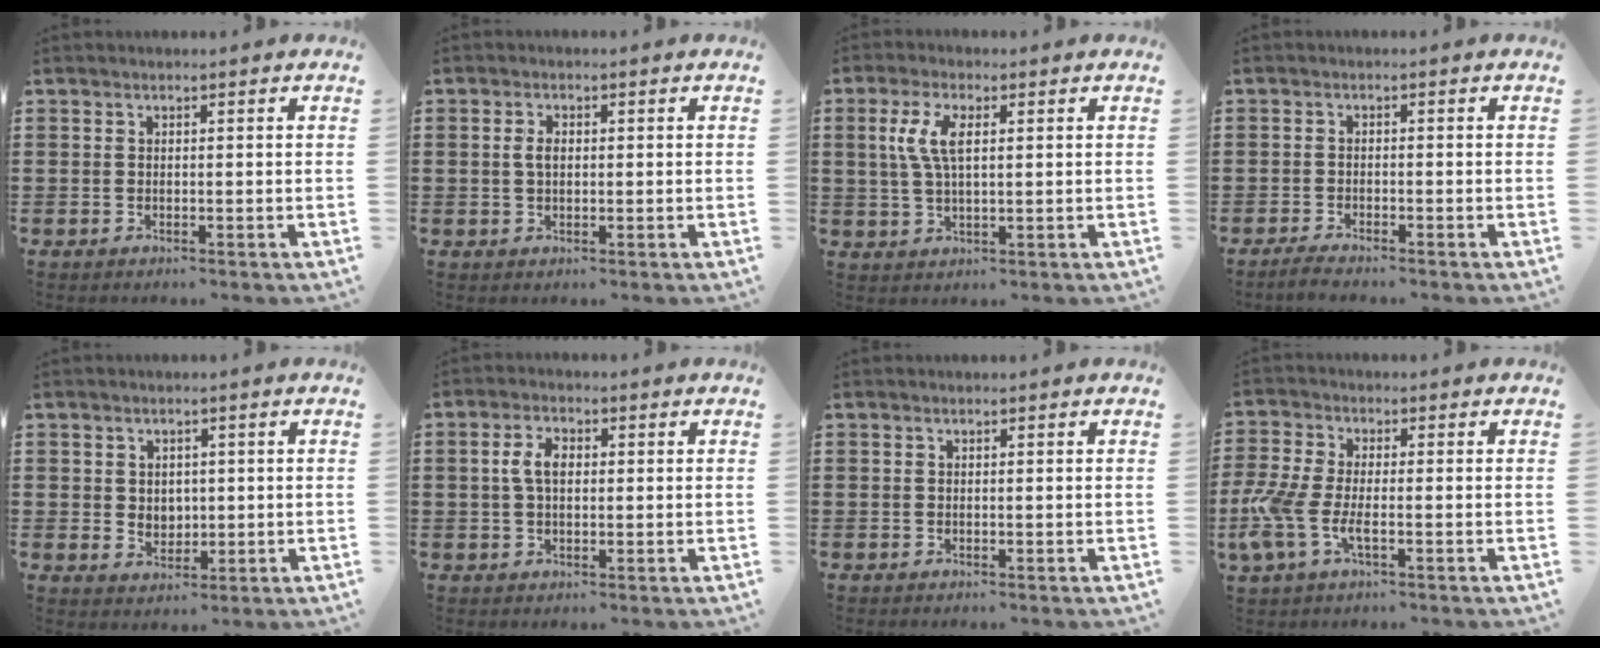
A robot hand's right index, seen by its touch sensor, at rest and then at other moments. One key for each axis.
{"total": 2.1, "fx": 0.2, "fy": 1.2, "fz": 1.8, "tx": -0.037, "ty": 0.008, "tz": 0.001}
{"total": 5.8, "fx": 1.5, "fy": 2.4, "fz": 5.1, "tx": -0.122, "ty": 0.004, "tz": 0.019}
{"total": 1.7, "fx": -1.6, "fy": -0.1, "fz": 0.4, "tx": -0.009, "ty": -0.001, "tz": -0.031}
{"total": 2.6, "fx": 0.7, "fy": 2.4, "fz": 0.7, "tx": -0.014, "ty": 0.008, "tz": 0.011}
{"total": 4.1, "fx": 0.4, "fy": 2.3, "fz": 3.4, "tx": -0.078, "ty": 0.009, "tz": 0.003}
{"total": 0.0}
{"total": 6.7, "fx": -2.2, "fy": 2.8, "fz": 5.8, "tx": -0.155, "ty": -0.016, "tz": -0.049}